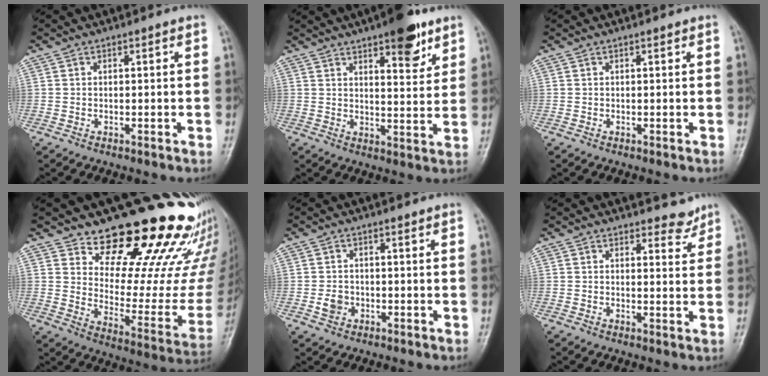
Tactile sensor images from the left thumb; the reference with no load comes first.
{"total": 9.8, "force": [6.3, 3.3, 6.8], "torque": [-0.073, -0.034, 0.088]}
{"total": 0.0}
{"total": 26.5, "force": [22.0, 9.1, 11.5], "torque": [-0.115, -0.177, 0.289]}
{"total": 2.8, "force": [-0.5, 2.4, 1.4], "torque": [-0.013, 0.003, -0.007]}
{"total": 3.2, "force": [2.9, 1.3, 0.3], "torque": [0.012, -0.027, 0.032]}